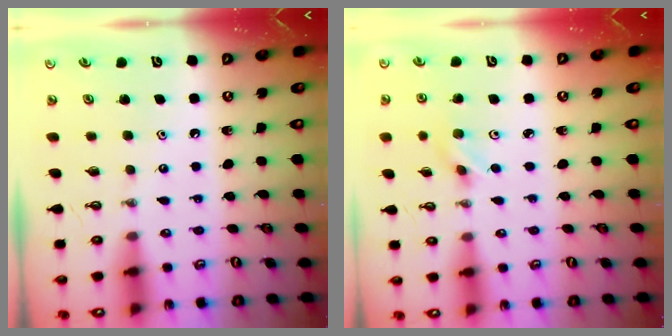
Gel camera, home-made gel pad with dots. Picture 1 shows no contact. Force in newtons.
{"total": 2.1, "press": 2.0, "slide": 0.6}